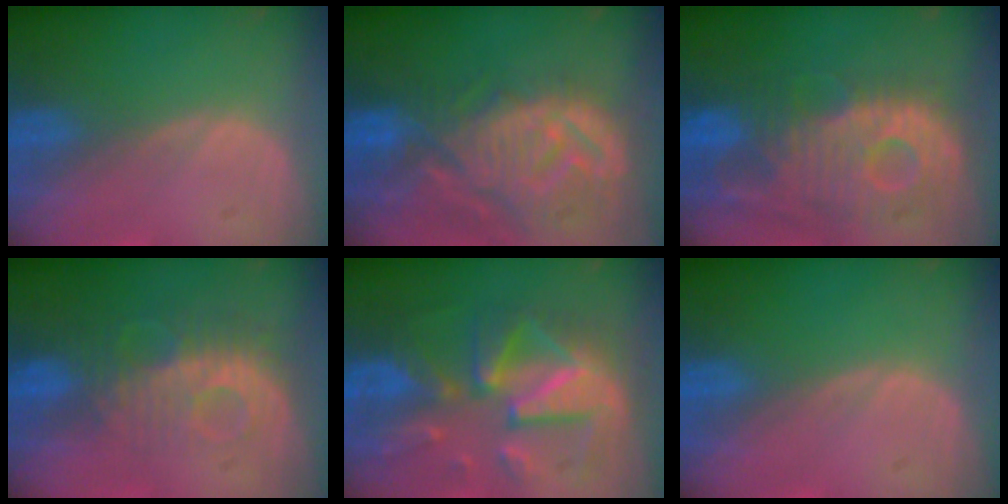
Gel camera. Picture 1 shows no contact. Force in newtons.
{"total": 12.7, "press": 11.3, "slide": 5.9}
{"total": 12.0, "press": 10.8, "slide": 5.3}
{"total": 9.2, "press": 8.1, "slide": 4.5}
{"total": 11.8, "press": 11.7, "slide": 1.2}
{"total": 0.0}